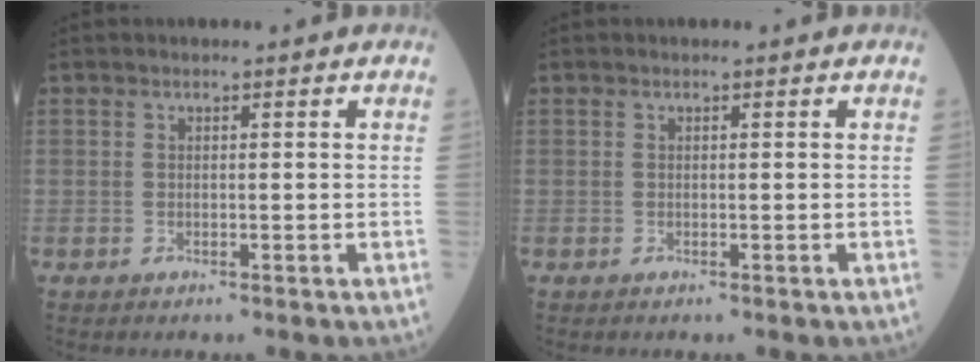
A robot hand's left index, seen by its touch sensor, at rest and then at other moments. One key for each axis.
{"total": 0.0}